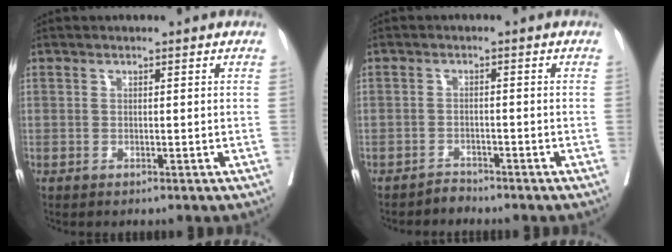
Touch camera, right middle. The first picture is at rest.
{"total": 1.6, "force": [-1.5, 0.2, -0.4], "torque": [0.007, -0.005, -0.026]}